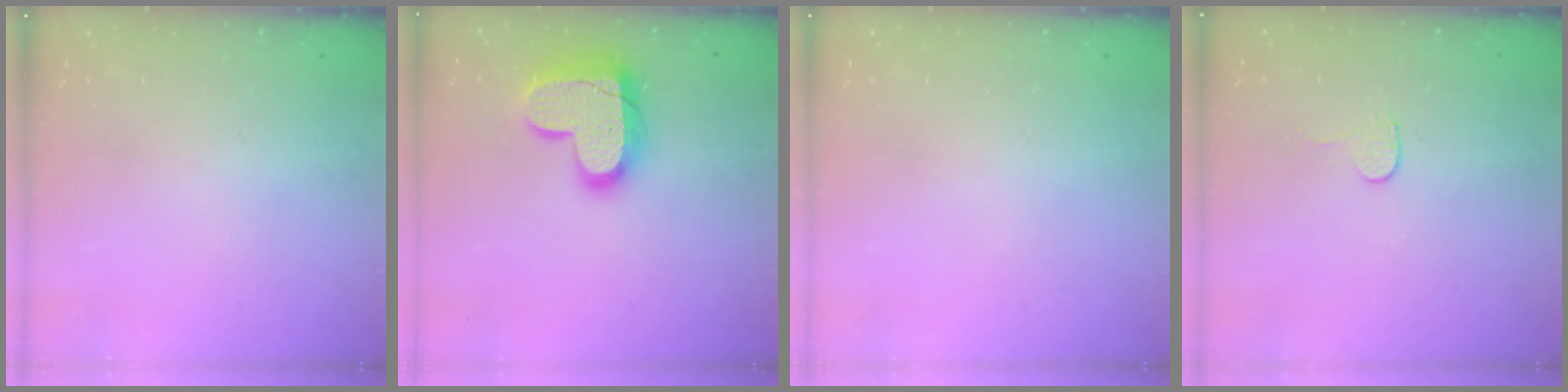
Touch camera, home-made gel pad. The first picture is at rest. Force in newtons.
{"total": 18.0, "press": 17.9, "slide": 1.3}
{"total": 0.0}
{"total": 2.7, "press": 2.7, "slide": 0.2}